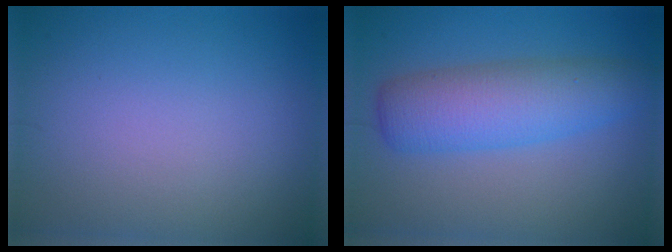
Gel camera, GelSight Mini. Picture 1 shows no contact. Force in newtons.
{"total": 5.7, "press": 5.7, "slide": 0.3}